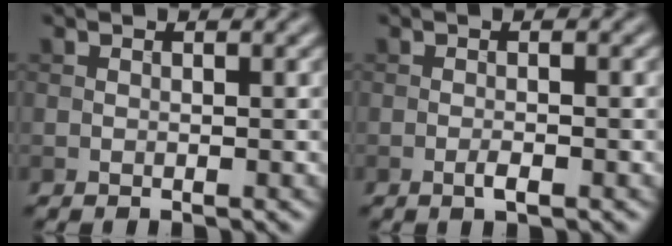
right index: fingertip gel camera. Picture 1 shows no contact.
{"total": 1.4, "force": [-0.7, 0.2, 1.3], "torque": [-0.023, 0.000, -0.014]}